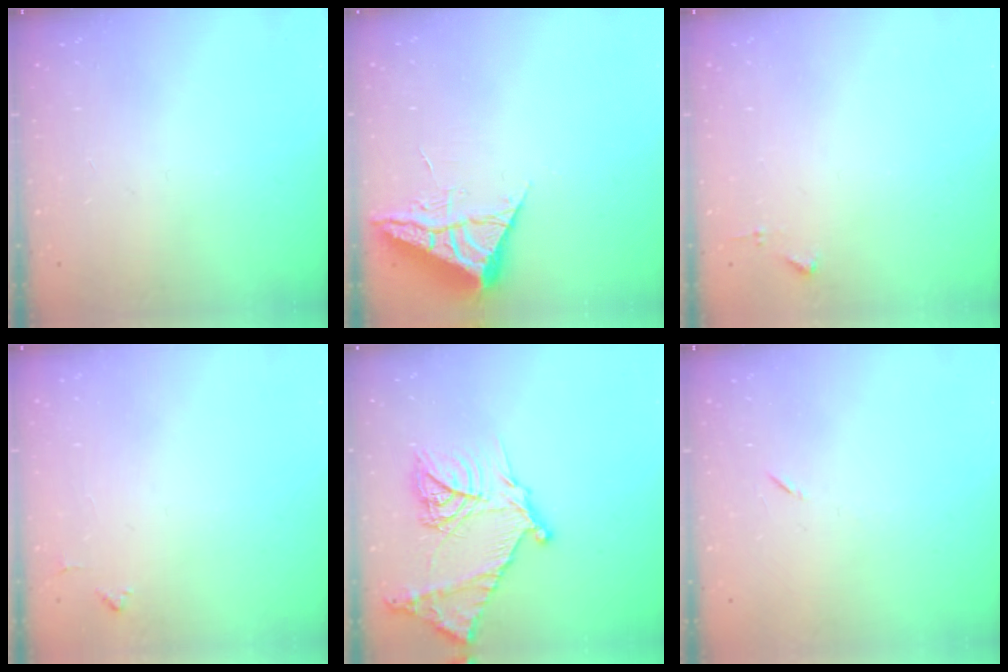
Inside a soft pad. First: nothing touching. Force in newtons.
{"total": 6.3, "press": 6.3, "slide": 0.9}
{"total": 3.7, "press": 3.7, "slide": 0.5}
{"total": 4.1, "press": 4.0, "slide": 0.6}
{"total": 20.3, "press": 20.3, "slide": 1.7}
{"total": 4.9, "press": 4.5, "slide": 1.9}